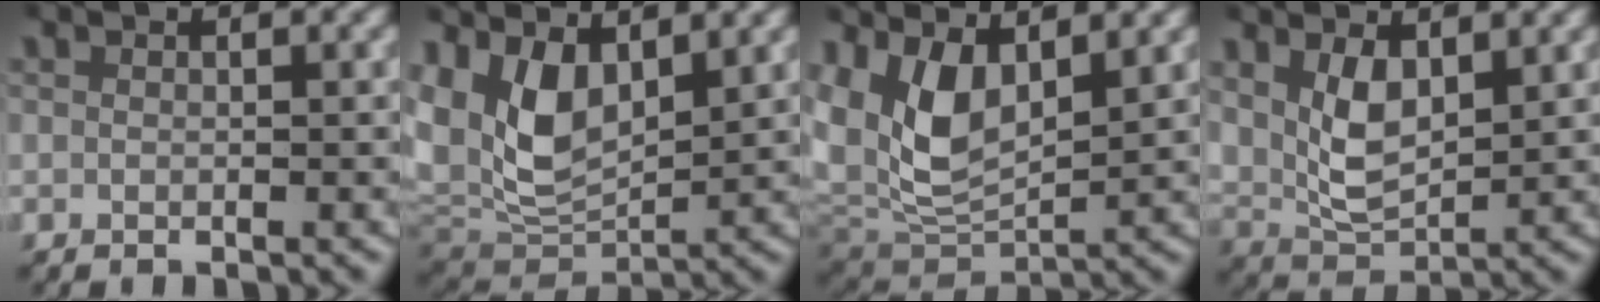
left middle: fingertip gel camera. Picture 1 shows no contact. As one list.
[{"total": 9.1, "force": [1.8, 7.1, 5.5], "torque": [-0.142, -0.015, 0.038]}, {"total": 8.5, "force": [2.2, 6.3, 5.2], "torque": [-0.138, -0.008, 0.043]}, {"total": 4.6, "force": [2.2, 2.9, 2.9], "torque": [-0.069, -0.014, 0.046]}]